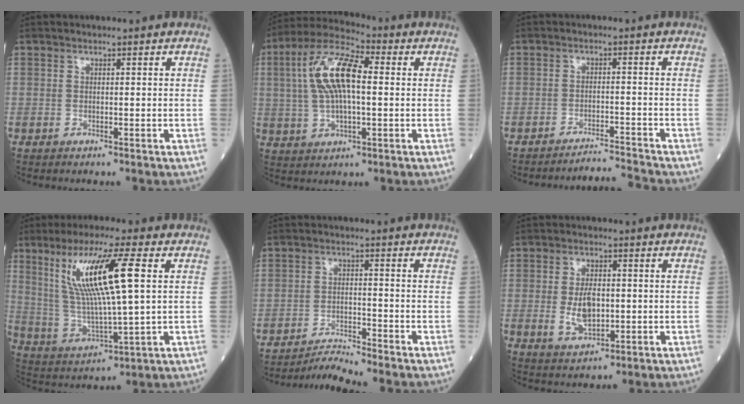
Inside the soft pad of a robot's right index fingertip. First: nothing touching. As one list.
[{"total": 11.9, "force": [1.7, 3.8, 11.1], "torque": [-0.235, 0.023, 0.030]}, {"total": 5.0, "force": [-4.4, -2.2, -1.0], "torque": [0.014, -0.002, -0.070]}, {"total": 14.8, "force": [4.7, 0.9, 14.0], "torque": [-0.285, 0.002, 0.093]}, {"total": 4.4, "force": [-3.9, -1.9, -0.3], "torque": [-0.006, -0.017, -0.068]}, {"total": 5.7, "force": [-0.4, 2.7, 5.0], "torque": [-0.101, -0.004, 0.000]}]